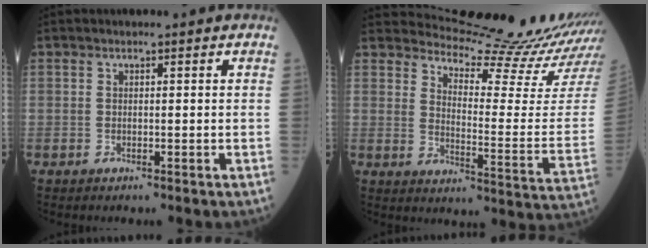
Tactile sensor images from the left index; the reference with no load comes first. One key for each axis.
{"total": 16.9, "fx": 16.7, "fy": -2.4, "fz": 1.7, "tx": -0.035, "ty": -0.131, "tz": 0.209}